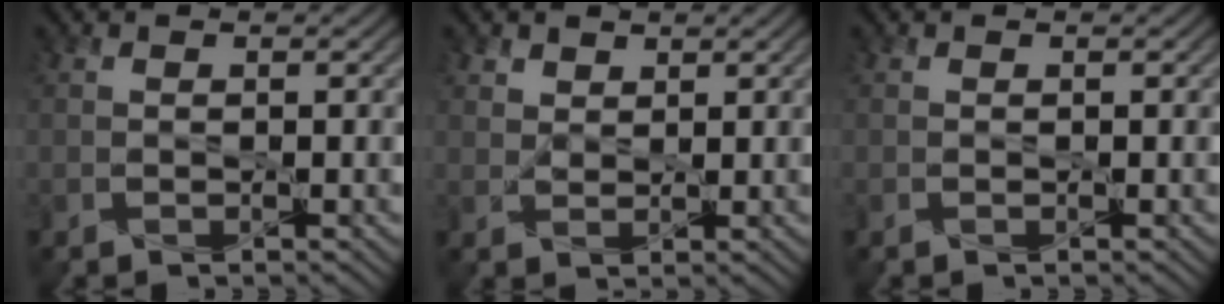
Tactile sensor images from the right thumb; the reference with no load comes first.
{"total": 2.2, "force": [1.5, 1.4, 0.6], "torque": [-0.019, -0.004, 0.035]}
{"total": 0.0}